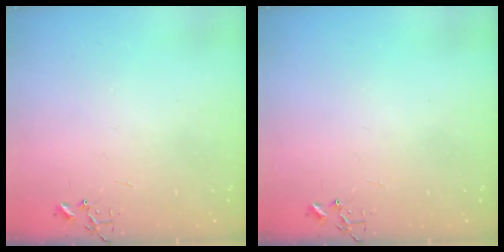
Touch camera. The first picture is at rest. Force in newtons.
{"total": 0.0}